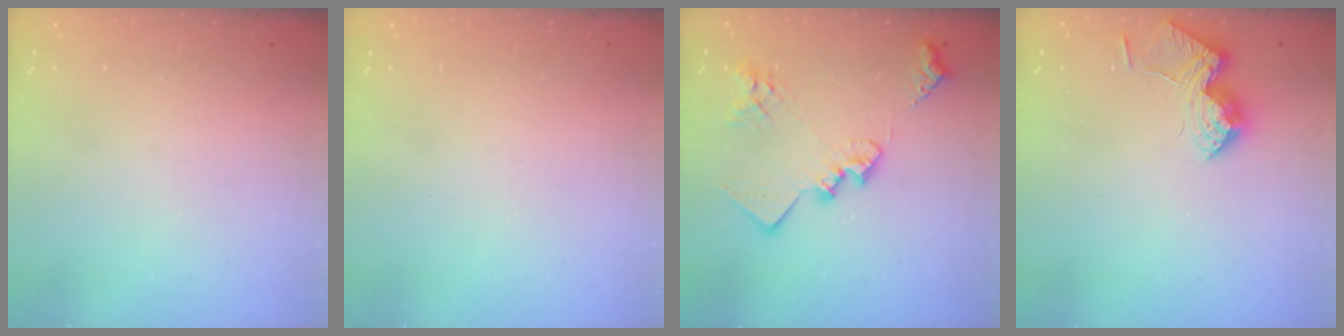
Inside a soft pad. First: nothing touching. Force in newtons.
{"total": 0.0}
{"total": 19.2, "press": 19.1, "slide": 1.4}
{"total": 12.5, "press": 12.5, "slide": 0.7}